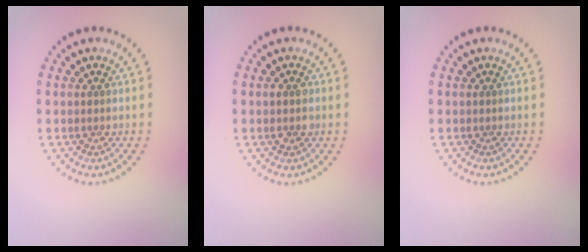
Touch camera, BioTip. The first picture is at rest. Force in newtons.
{"total": 1.2, "press": 1.2, "slide": 0.1}
{"total": 0.0}